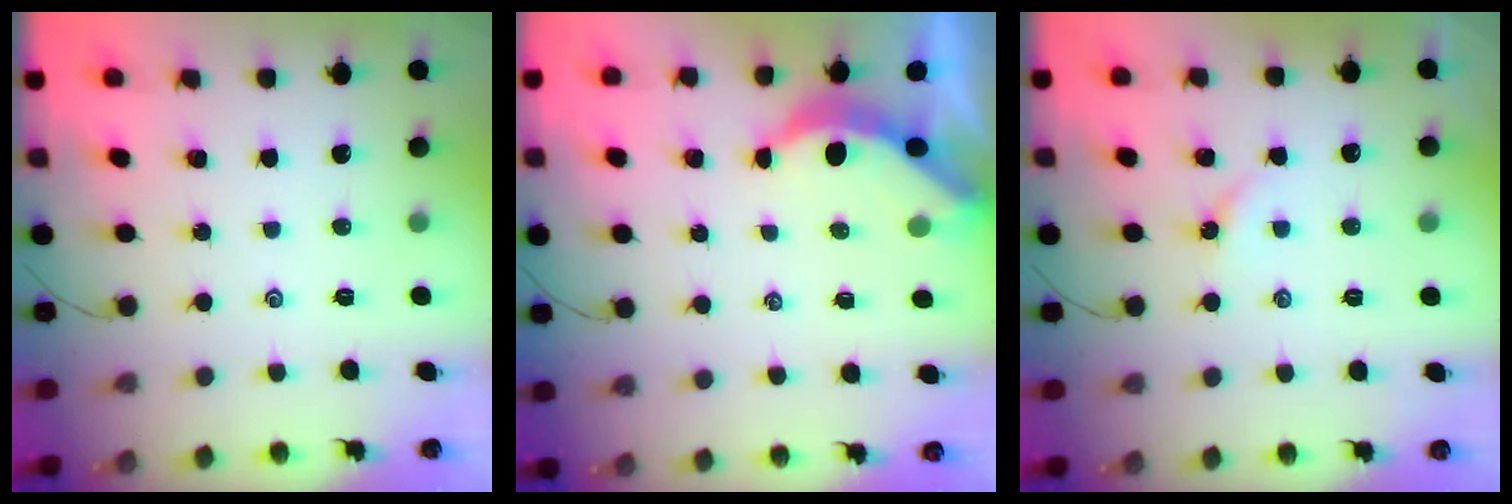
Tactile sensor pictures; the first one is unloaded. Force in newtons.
{"total": 3.9, "press": 3.9, "slide": 0.5}
{"total": 3.0, "press": 2.9, "slide": 0.4}